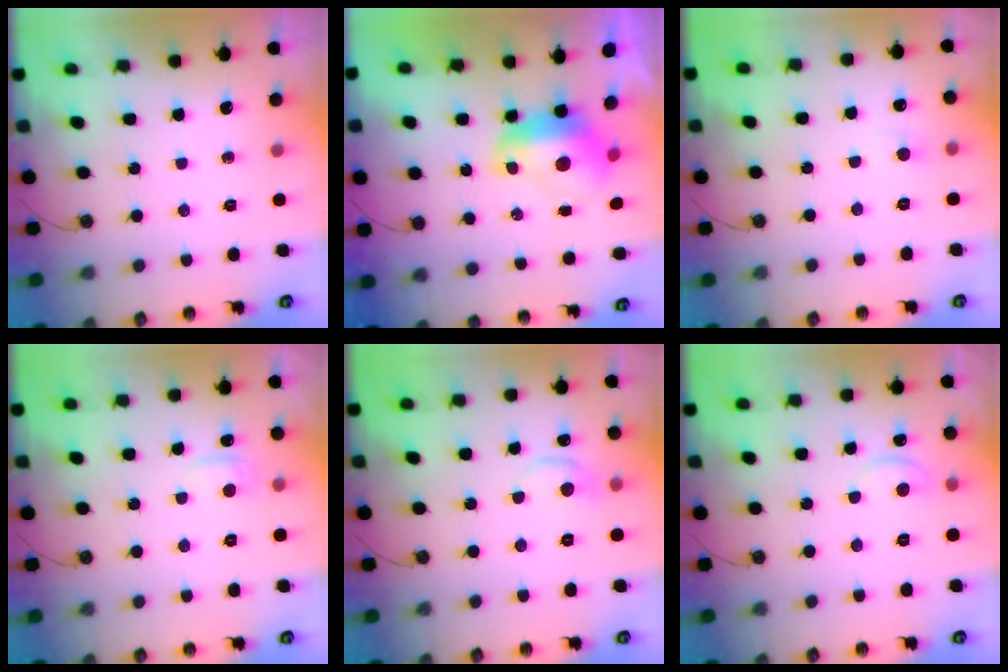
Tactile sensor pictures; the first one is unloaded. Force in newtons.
{"total": 1.6, "press": 1.4, "slide": 0.7}
{"total": 0.6, "press": 0.5, "slide": 0.4}
{"total": 2.1, "press": 2.0, "slide": 0.6}
{"total": 1.4, "press": 1.3, "slide": 0.7}
{"total": 1.5, "press": 1.4, "slide": 0.5}